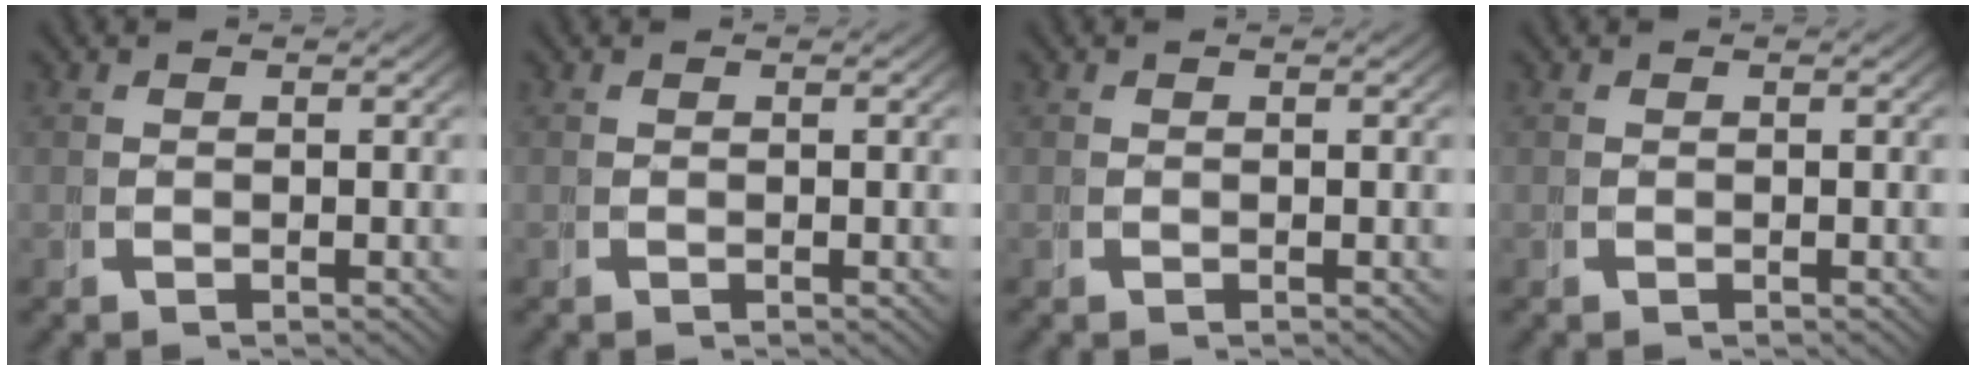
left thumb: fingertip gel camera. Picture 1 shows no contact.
{"total": 0.0}
{"total": 0.0}
{"total": 0.0}